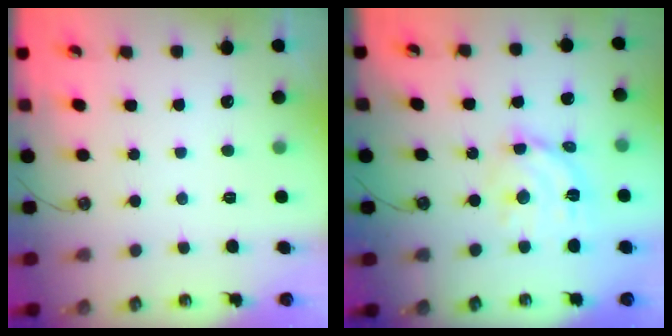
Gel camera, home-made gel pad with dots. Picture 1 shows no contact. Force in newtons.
{"total": 12.6, "press": 12.5, "slide": 1.0}